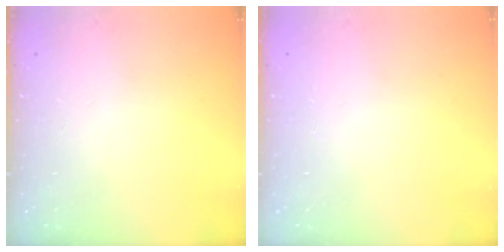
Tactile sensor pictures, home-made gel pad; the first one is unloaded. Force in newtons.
{"total": 0.0}